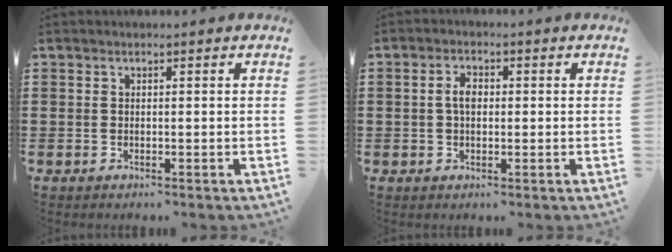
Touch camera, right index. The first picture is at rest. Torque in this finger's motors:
{"motor_torque": [0.54, -0.11, 0.33, 0.08]}